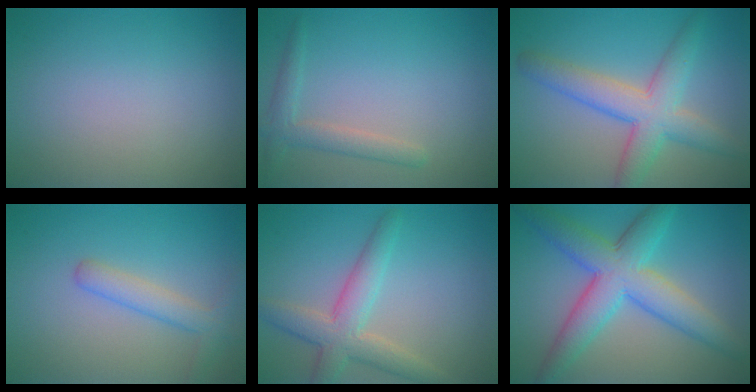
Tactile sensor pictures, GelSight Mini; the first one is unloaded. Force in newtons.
{"total": 2.3, "press": 2.2, "slide": 0.2}
{"total": 5.8, "press": 5.8, "slide": 0.2}
{"total": 2.6, "press": 2.6, "slide": 0.1}
{"total": 4.5, "press": 4.5, "slide": 0.1}
{"total": 7.6, "press": 7.5, "slide": 0.3}